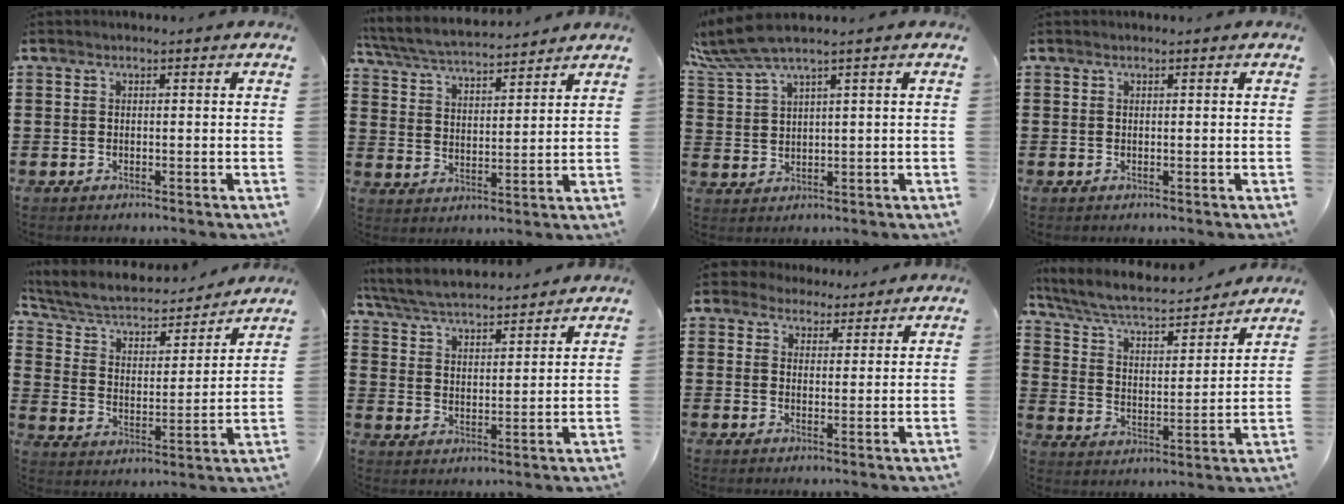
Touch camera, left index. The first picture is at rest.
{"total": 5.4, "force": [5.2, 0.3, 1.6], "torque": [-0.053, -0.027, 0.089]}
{"total": 4.8, "force": [3.5, 0.1, 3.3], "torque": [-0.084, -0.010, 0.058]}
{"total": 0.0}
{"total": 5.2, "force": [4.4, 1.7, 2.2], "torque": [-0.065, -0.032, 0.068]}
{"total": 5.6, "force": [5.4, 0.5, 1.3], "torque": [-0.051, -0.027, 0.094]}
{"total": 3.1, "force": [2.5, 1.9, 0.2], "torque": [-0.017, 0.007, 0.047]}
{"total": 5.9, "force": [5.2, 0.9, 2.7], "torque": [-0.077, -0.036, 0.083]}